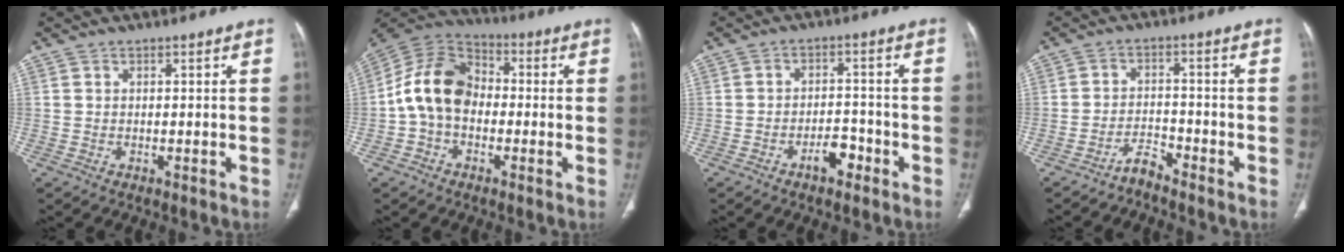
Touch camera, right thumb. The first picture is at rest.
{"total": 12.6, "force": [-1.4, 9.2, 8.4], "torque": [-0.146, 0.037, -0.040]}
{"total": 4.6, "force": [-2.7, 2.4, 2.8], "torque": [-0.031, 0.026, -0.044]}
{"total": 3.0, "force": [-2.9, 0.4, 0.6], "torque": [-0.010, 0.019, -0.054]}